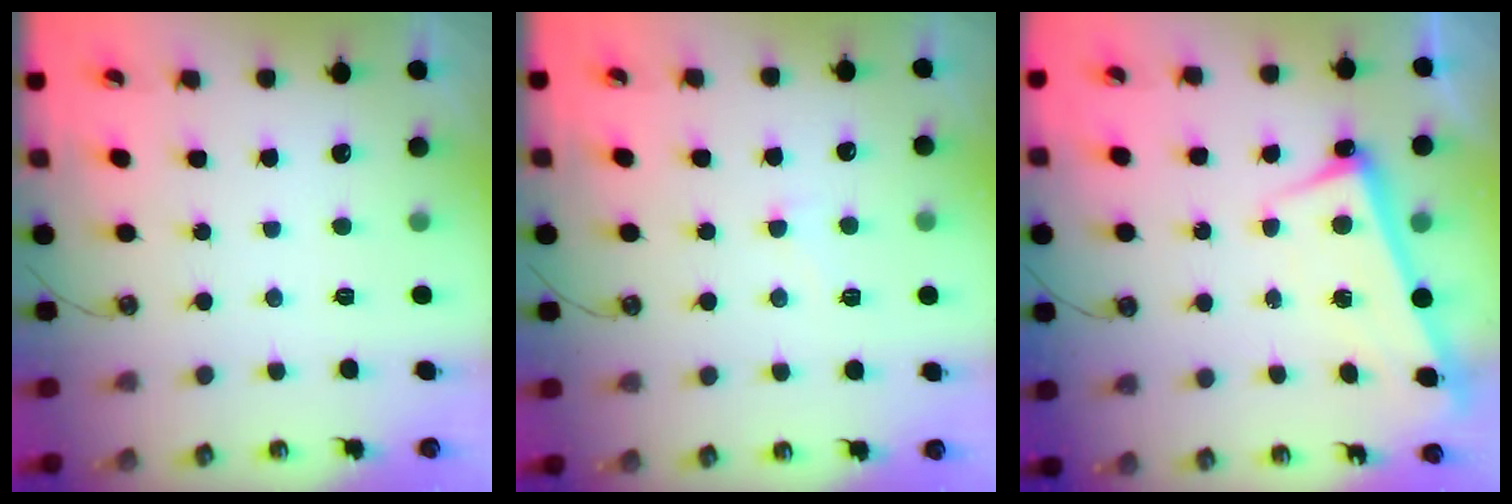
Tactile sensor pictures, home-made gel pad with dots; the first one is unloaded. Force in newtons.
{"total": 5.2, "press": 5.1, "slide": 0.5}
{"total": 2.6, "press": 2.4, "slide": 0.9}